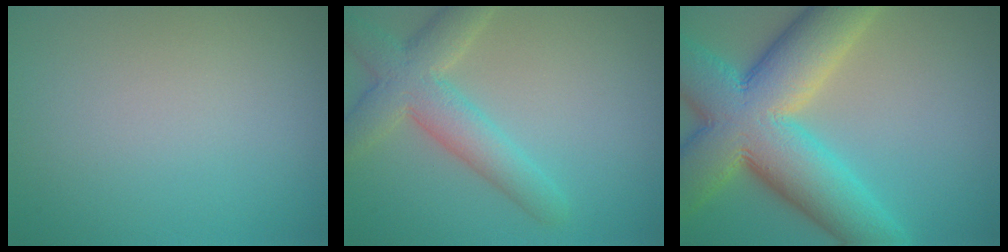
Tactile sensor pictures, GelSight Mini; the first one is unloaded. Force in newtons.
{"total": 5.2, "press": 5.2, "slide": 0.2}
{"total": 13.7, "press": 13.7, "slide": 1.0}